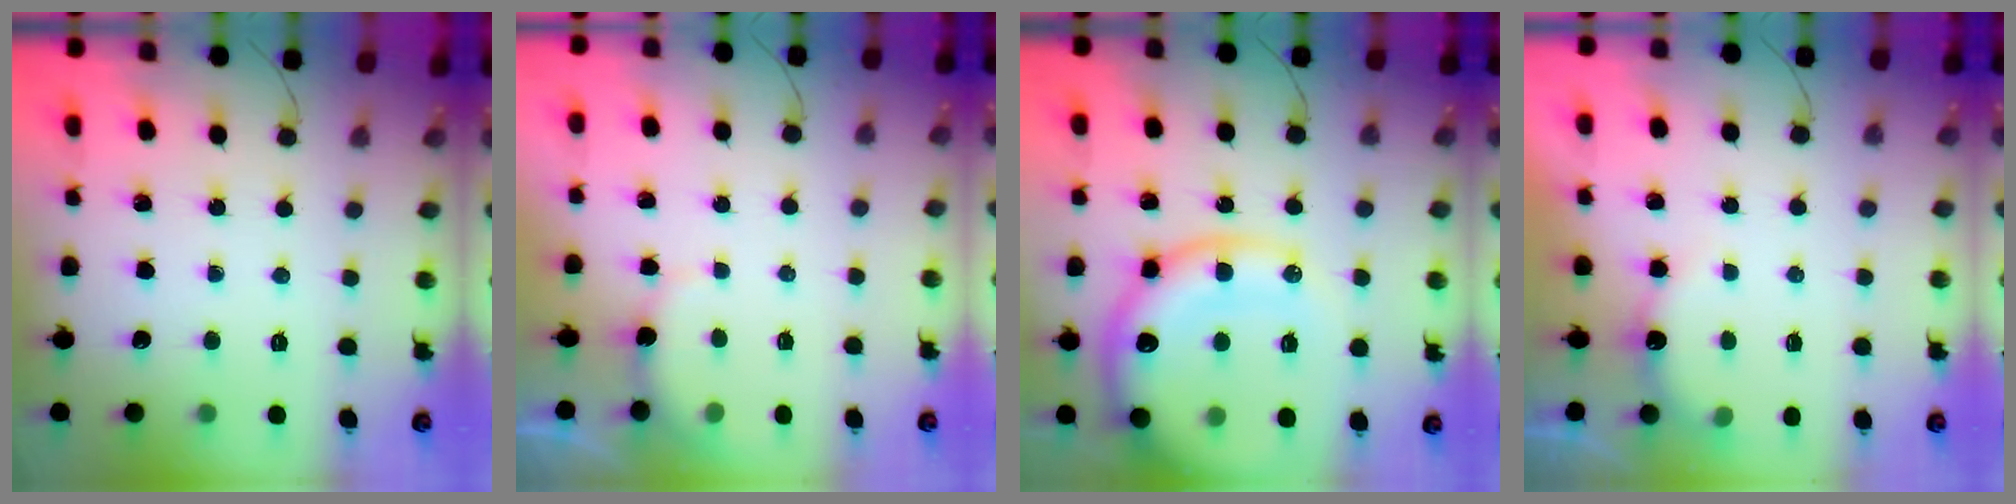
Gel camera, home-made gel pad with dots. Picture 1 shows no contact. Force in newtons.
{"total": 2.3, "press": 2.2, "slide": 0.6}
{"total": 22.7, "press": 22.1, "slide": 4.8}
{"total": 5.0, "press": 4.9, "slide": 0.9}